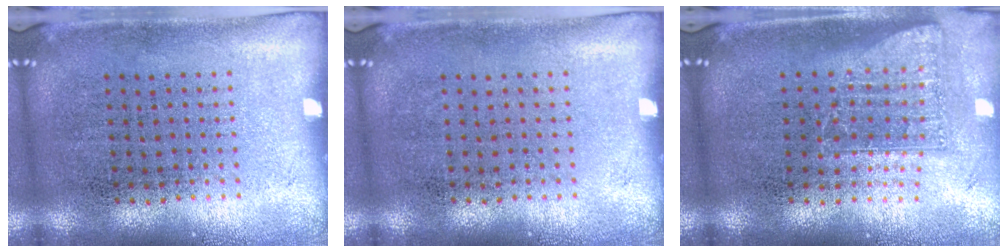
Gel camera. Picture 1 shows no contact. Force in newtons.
{"total": 0.0}
{"total": 1.8, "press": 1.3, "slide": 1.2}